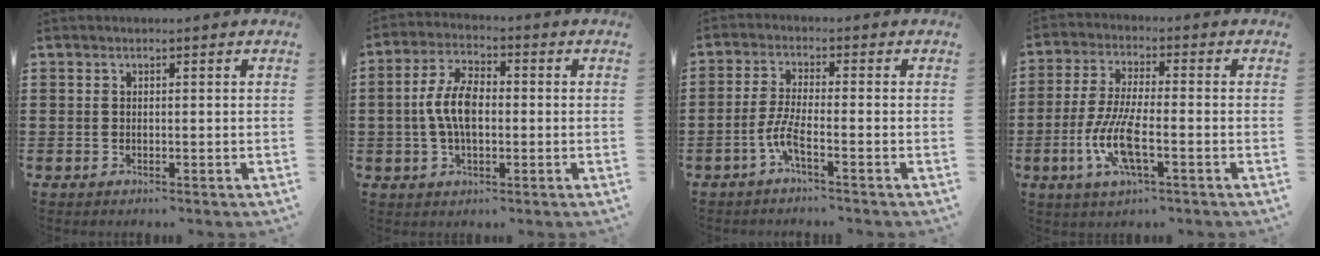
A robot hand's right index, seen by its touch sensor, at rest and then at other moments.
{"total": 7.1, "force": [-0.3, 3.5, 6.2], "torque": [-0.141, 0.002, -0.012]}
{"total": 4.8, "force": [-2.5, 0.7, 4.1], "torque": [-0.106, -0.012, -0.056]}
{"total": 8.9, "force": [-3.2, 2.4, 7.9], "torque": [-0.177, -0.015, -0.063]}